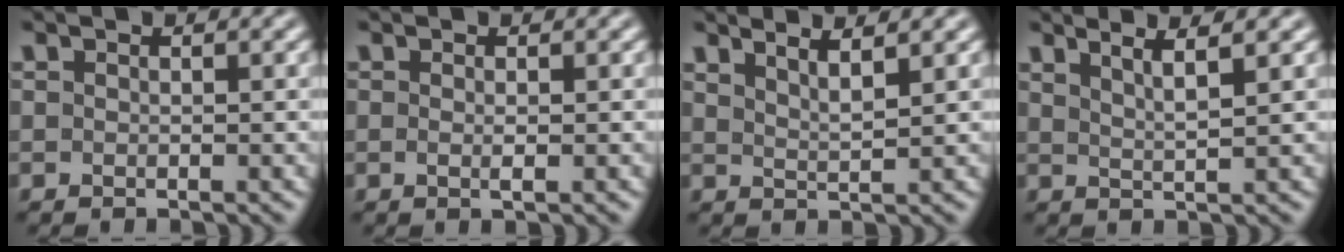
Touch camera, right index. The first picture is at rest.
{"total": 0.8, "force": [-0.3, -0.4, 0.7], "torque": [-0.012, -0.006, -0.002]}
{"total": 3.1, "force": [2.5, -0.3, 1.8], "torque": [-0.021, -0.003, 0.047]}
{"total": 3.2, "force": [2.4, -0.4, 2.2], "torque": [-0.026, -0.001, 0.046]}